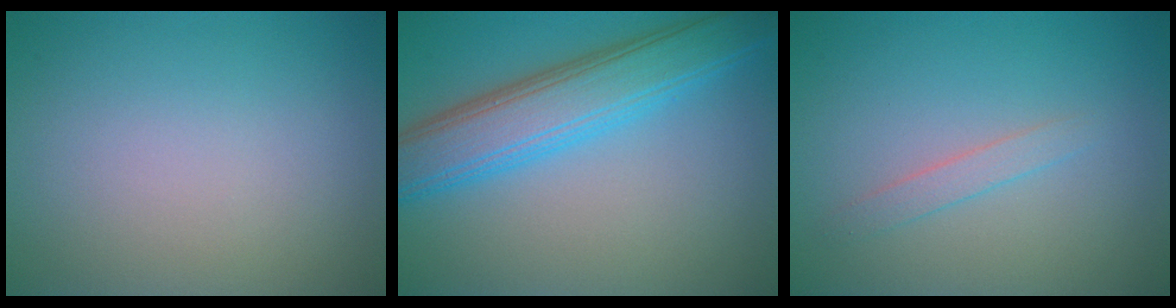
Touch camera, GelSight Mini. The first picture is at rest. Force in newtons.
{"total": 7.0, "press": 7.0, "slide": 0.1}
{"total": 1.2, "press": 1.2, "slide": 0.1}